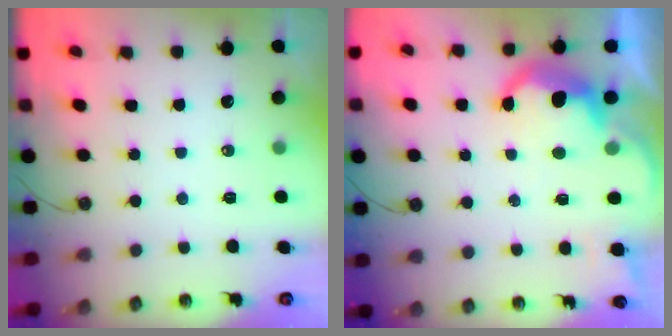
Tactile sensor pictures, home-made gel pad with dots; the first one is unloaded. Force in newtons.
{"total": 10.7, "press": 10.7, "slide": 0.8}